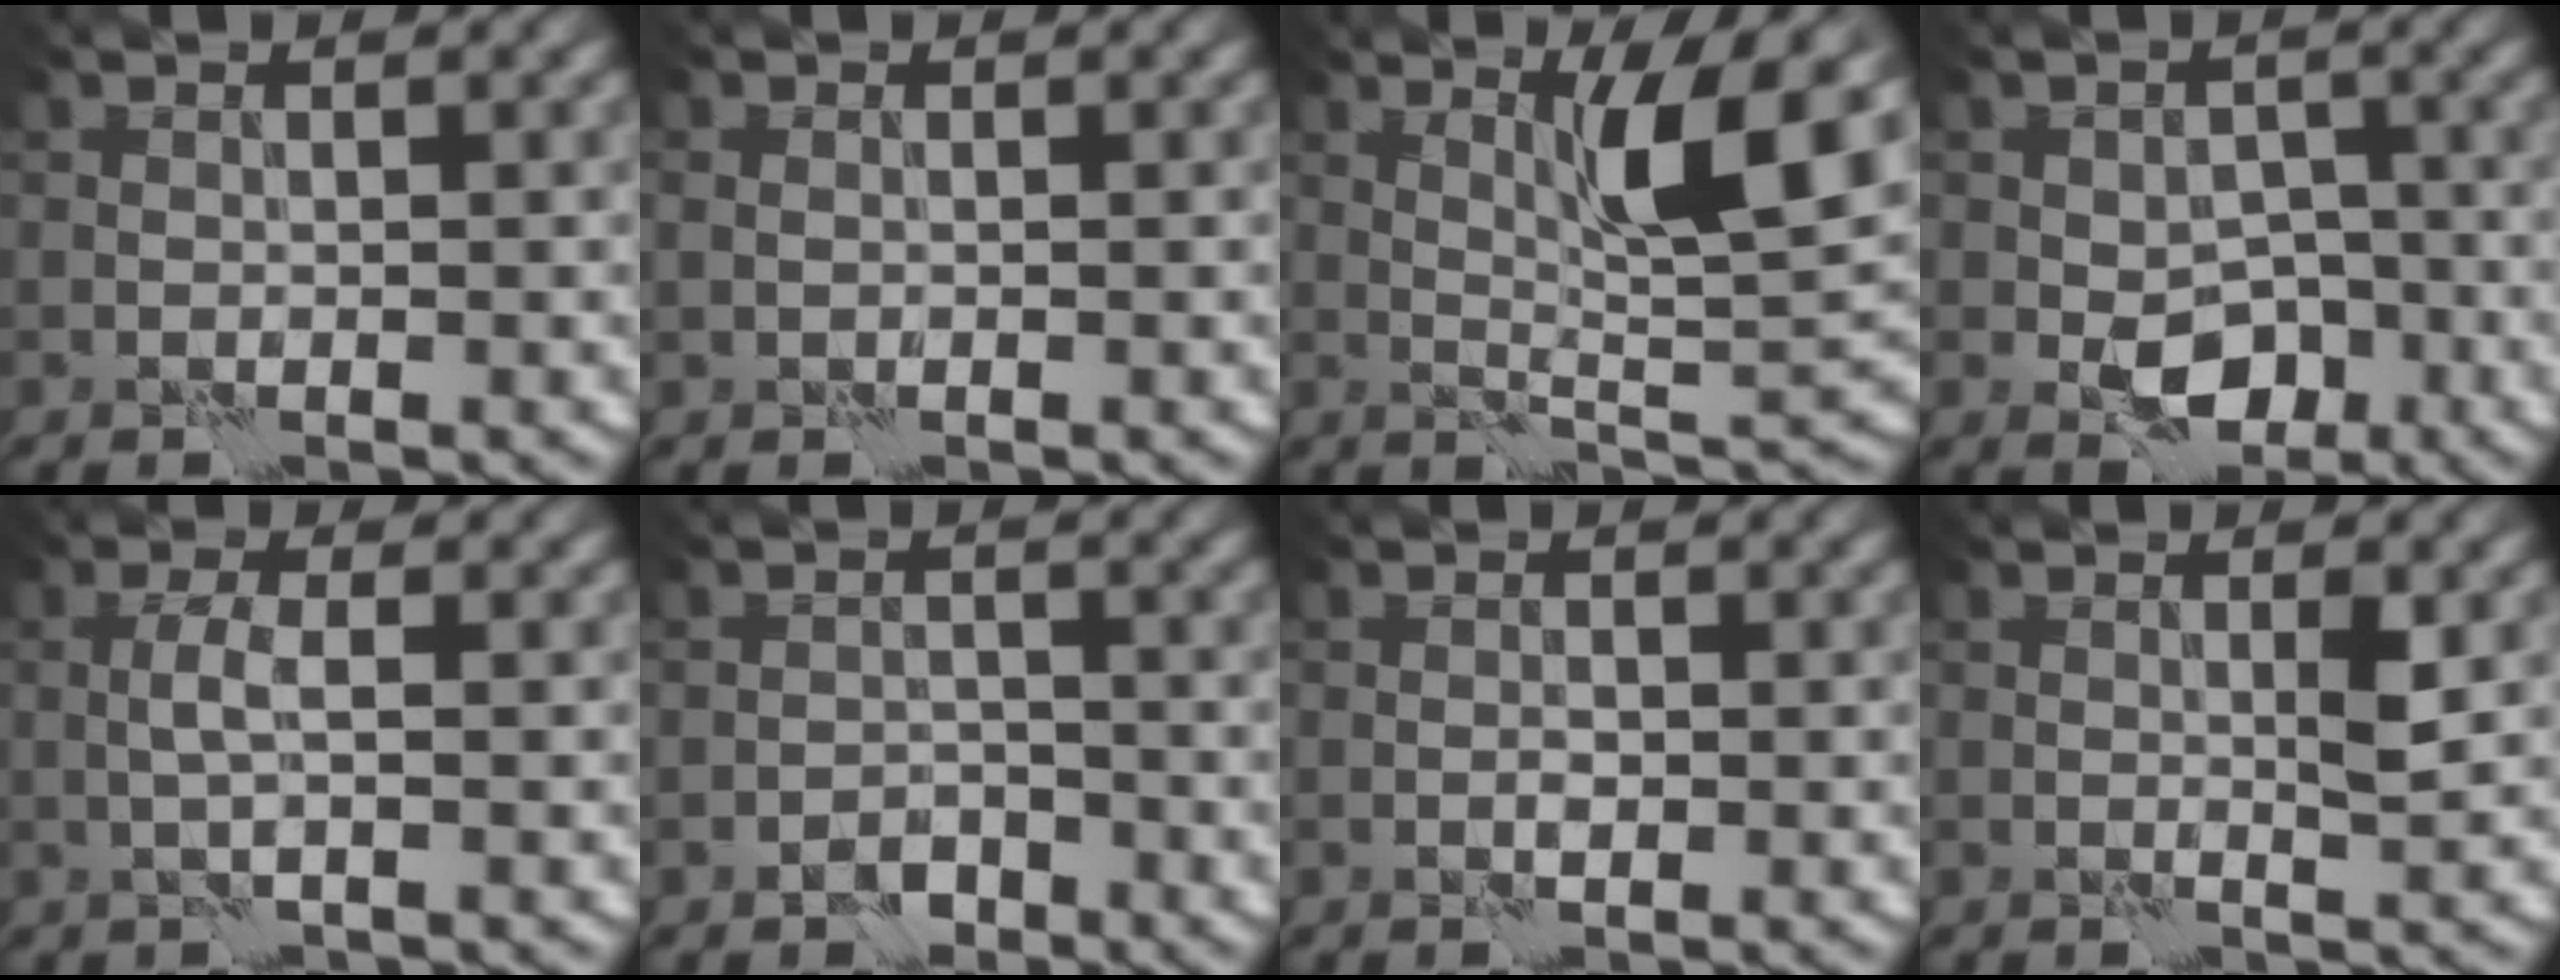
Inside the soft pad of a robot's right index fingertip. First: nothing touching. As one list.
[{"total": 0.8, "force": [0.0, 0.6, 0.4], "torque": [-0.008, 0.000, 0.001]}, {"total": 7.1, "force": [2.4, 0.9, 6.6], "torque": [-0.112, -0.006, 0.043]}, {"total": 4.9, "force": [-1.8, 3.2, 3.2], "torque": [-0.040, -0.005, -0.031]}, {"total": 1.8, "force": [-0.2, 0.0, 1.8], "torque": [-0.039, 0.007, -0.008]}, {"total": 2.0, "force": [-1.6, 1.0, 0.6], "torque": [-0.004, 0.008, -0.031]}, {"total": 0.8, "force": [-0.3, 0.2, 0.7], "torque": [-0.014, 0.003, -0.008]}, {"total": 1.5, "force": [0.2, 0.1, 1.4], "torque": [-0.025, -0.002, 0.002]}]